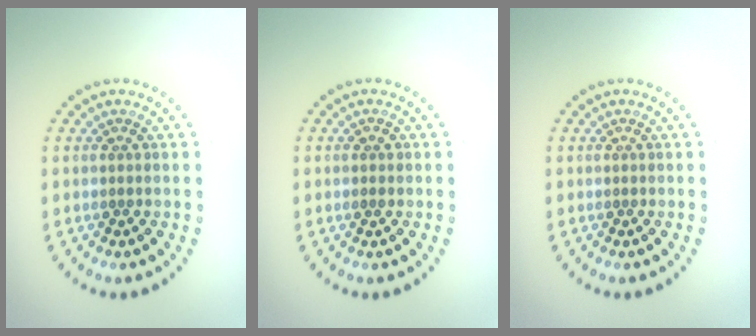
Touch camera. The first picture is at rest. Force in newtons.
{"total": 0.8, "press": 0.7, "slide": 0.1}
{"total": 0.0}